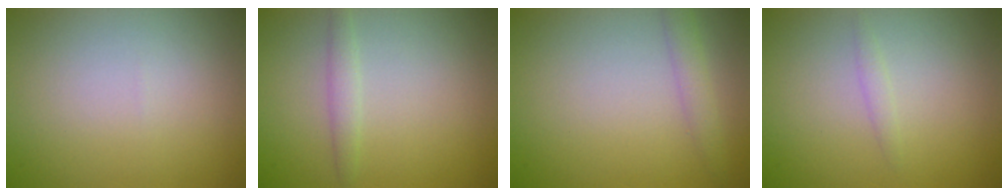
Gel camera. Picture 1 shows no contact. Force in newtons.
{"total": 1.3, "press": 1.3, "slide": 0.1}
{"total": 1.7, "press": 1.7, "slide": 0.1}
{"total": 0.7, "press": 0.7, "slide": 0.0}